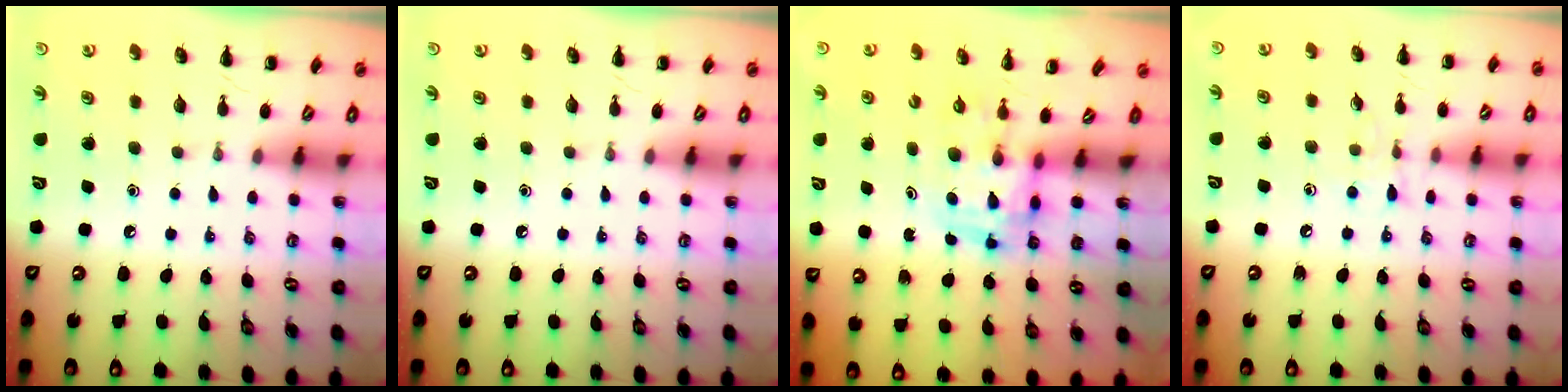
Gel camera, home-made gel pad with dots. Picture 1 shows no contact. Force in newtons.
{"total": 0.0}
{"total": 3.6, "press": 3.5, "slide": 0.6}
{"total": 6.1, "press": 5.7, "slide": 2.1}